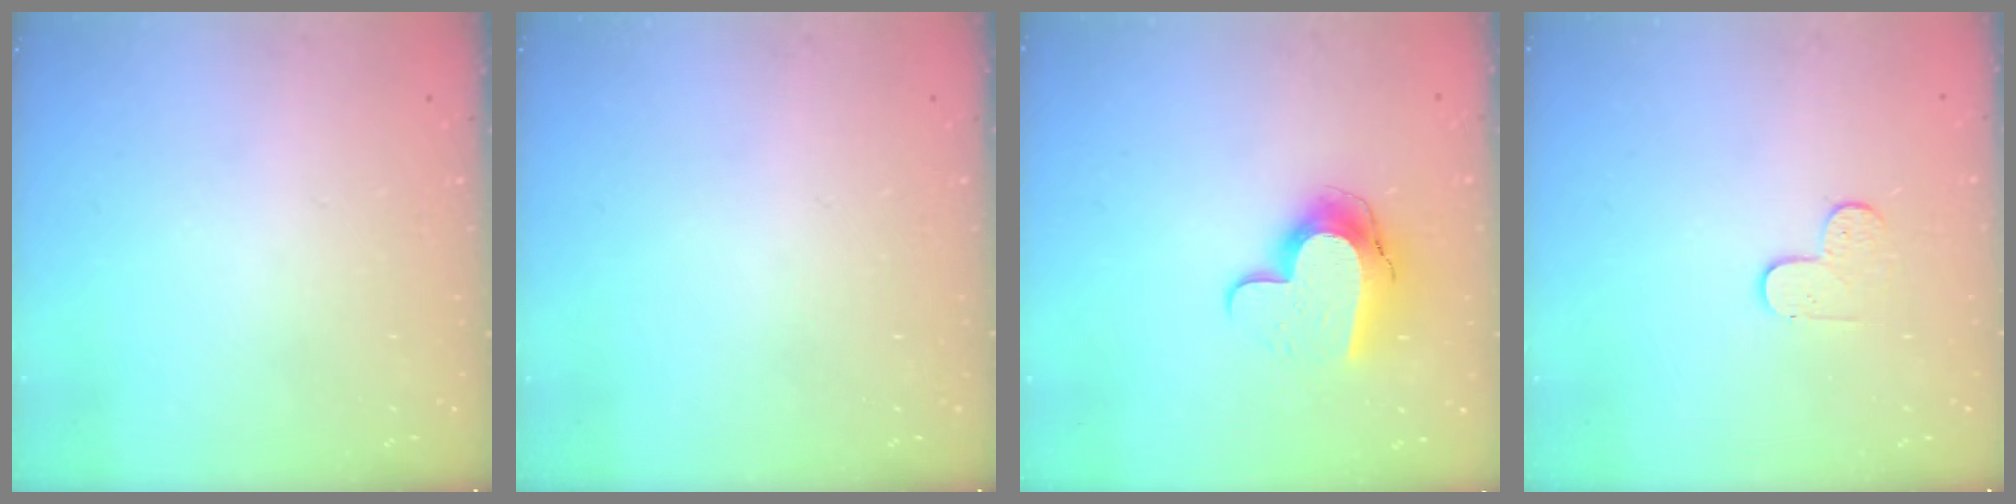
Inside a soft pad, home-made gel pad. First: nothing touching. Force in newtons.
{"total": 0.0}
{"total": 11.6, "press": 11.5, "slide": 0.9}
{"total": 5.4, "press": 5.3, "slide": 0.6}